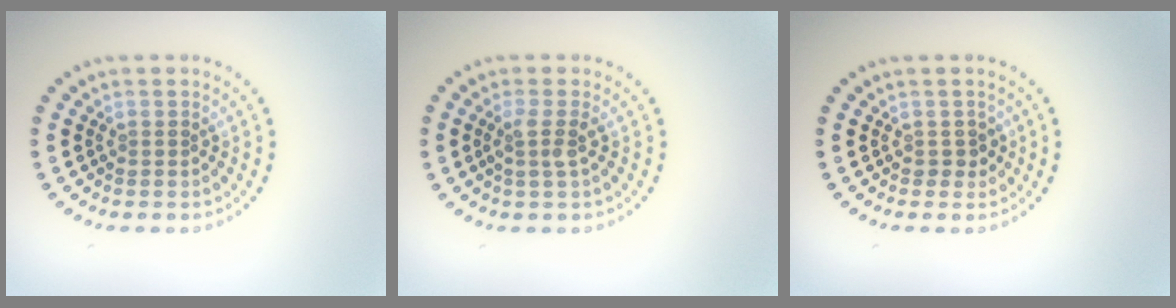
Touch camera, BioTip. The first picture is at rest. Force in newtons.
{"total": 1.9, "press": 1.4, "slide": 1.2}
{"total": 1.2, "press": 1.0, "slide": 0.6}